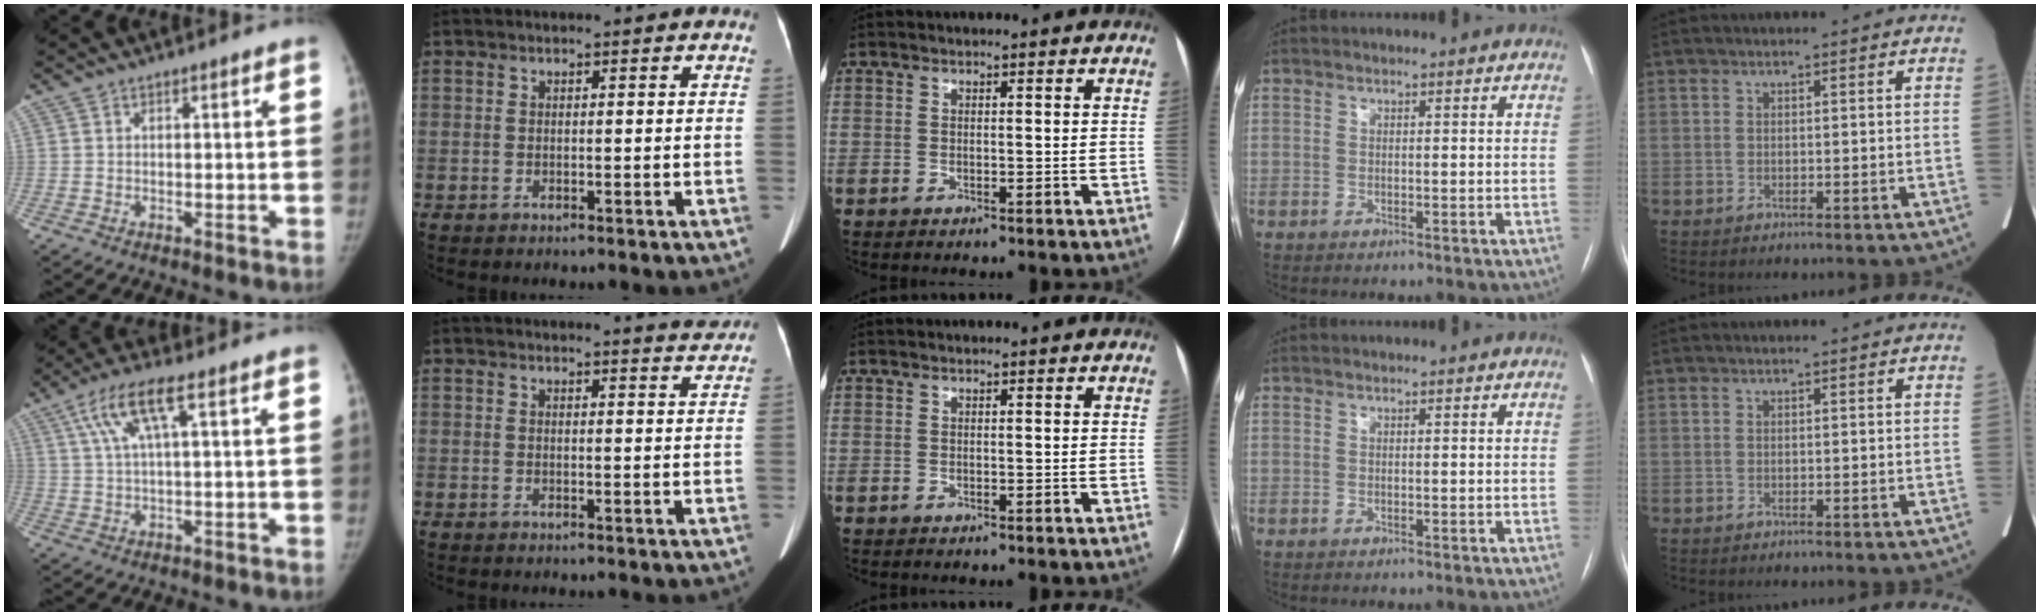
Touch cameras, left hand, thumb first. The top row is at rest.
{"thumb": {"total": 8.1, "force": [3.2, 1.5, 7.3], "torque": [-0.167, 0.013, 0.062]}, "index": {"total": 3.1, "force": [3.1, -0.2, 0.3], "torque": [-0.008, -0.015, 0.023]}}